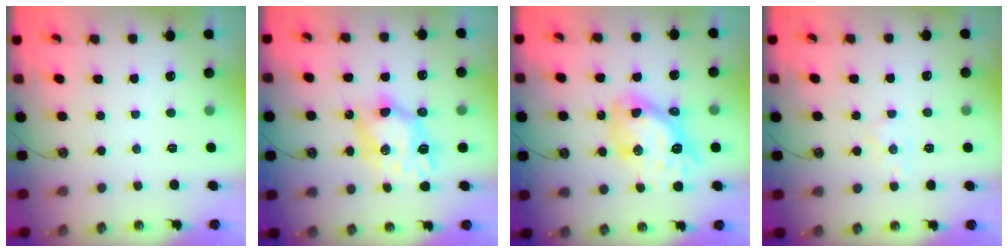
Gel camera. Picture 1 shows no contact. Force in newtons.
{"total": 9.8, "press": 9.8, "slide": 0.8}
{"total": 14.3, "press": 14.2, "slide": 1.4}
{"total": 4.2, "press": 4.1, "slide": 1.0}